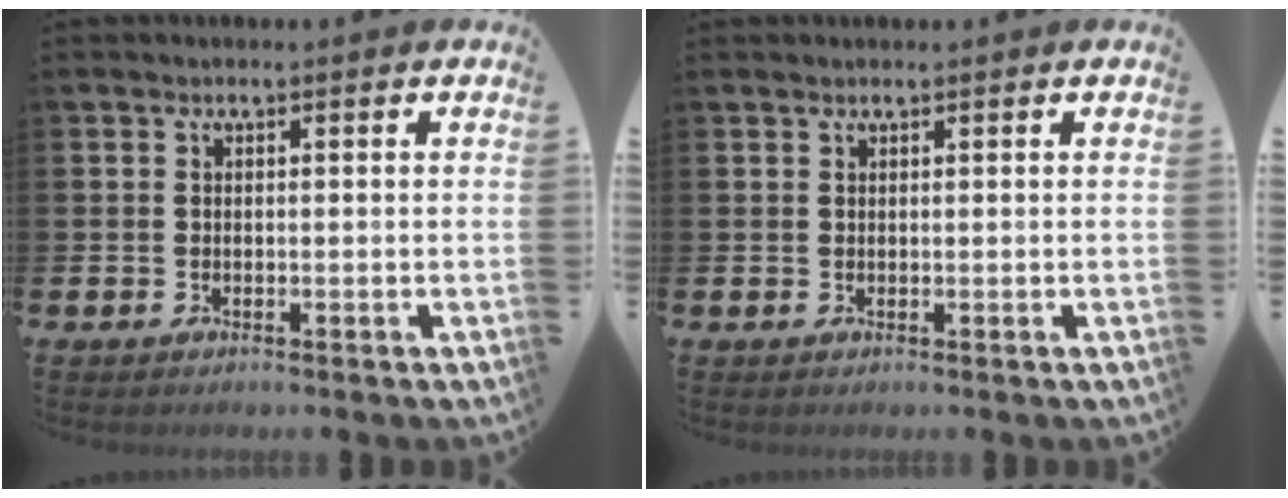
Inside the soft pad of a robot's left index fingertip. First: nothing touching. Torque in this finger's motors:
{"motor_torque": [0.68, -1.46, -0.01, -0.04]}